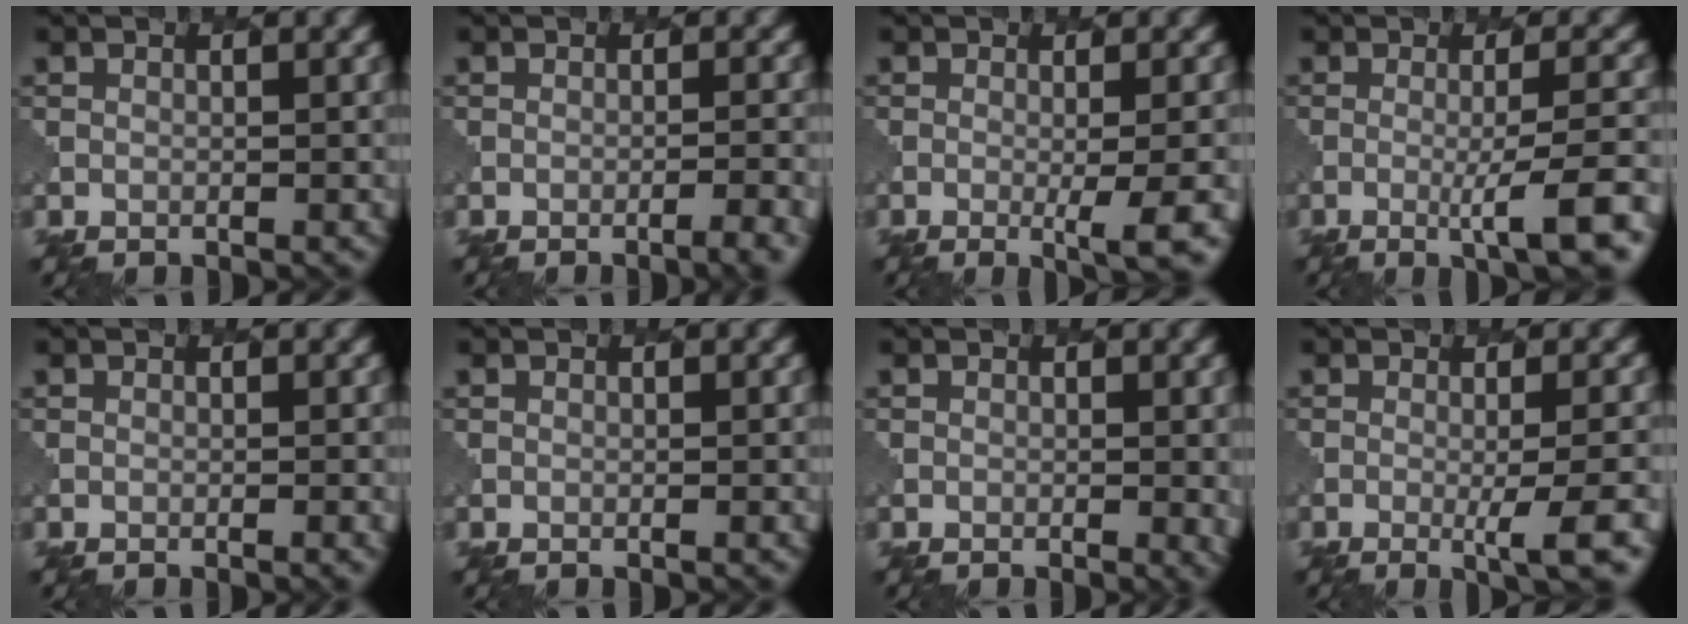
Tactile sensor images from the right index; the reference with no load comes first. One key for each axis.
{"total": 3.7, "fx": -2.4, "fy": 0.9, "fz": 2.6, "tx": -0.020, "ty": 0.016, "tz": -0.035}
{"total": 4.7, "fx": -1.1, "fy": 1.0, "fz": 4.5, "tx": -0.062, "ty": -0.004, "tz": -0.015}
{"total": 5.2, "fx": -1.6, "fy": 0.6, "fz": 4.9, "tx": -0.071, "ty": 0.003, "tz": -0.034}
{"total": 0.8, "fx": -0.2, "fy": 0.2, "fz": 0.7, "tx": -0.007, "ty": 0.002, "tz": -0.003}
{"total": 0.0}
{"total": 1.7, "fx": -0.3, "fy": 0.6, "fz": 1.6, "tx": -0.023, "ty": -0.004, "tz": -0.002}
{"total": 4.3, "fx": -1.1, "fy": 0.8, "fz": 4.1, "tx": -0.056, "ty": -0.001, "tz": -0.020}